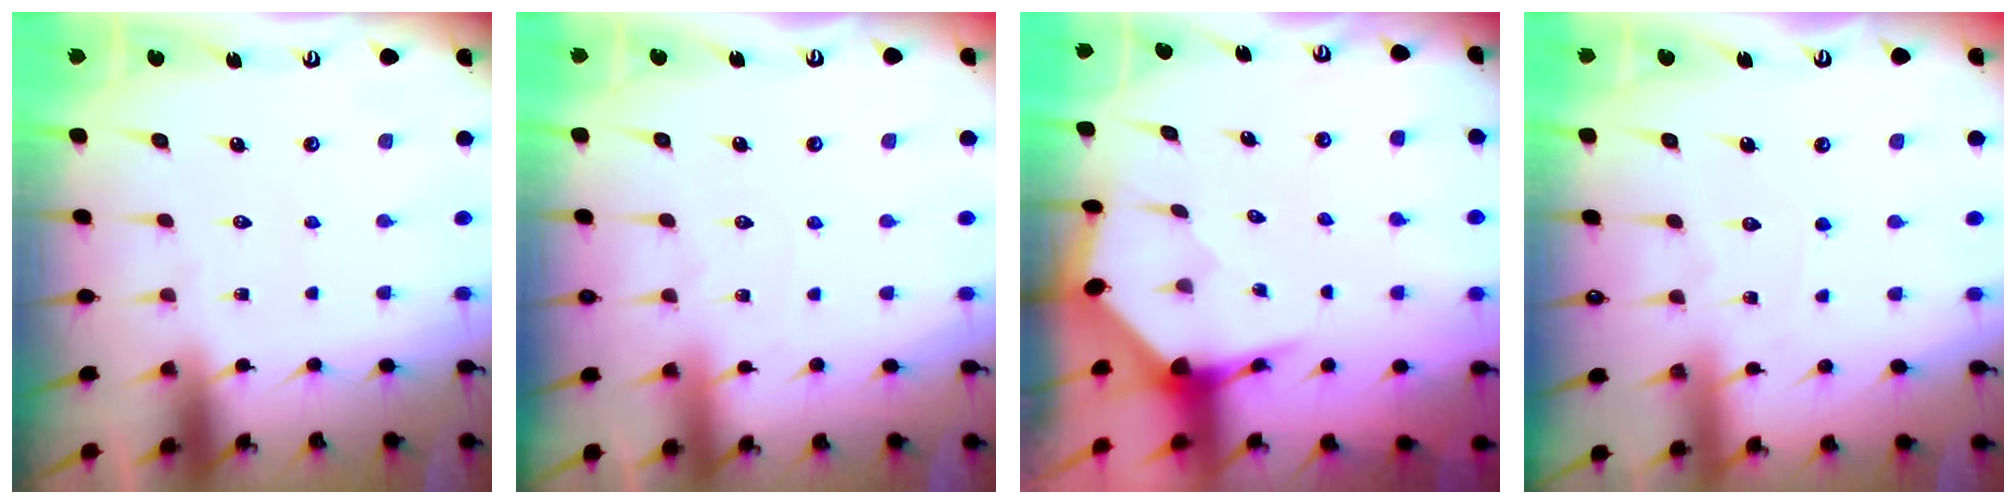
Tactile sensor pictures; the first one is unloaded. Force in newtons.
{"total": 2.9, "press": 2.9, "slide": 0.3}
{"total": 3.5, "press": 3.5, "slide": 0.4}
{"total": 4.3, "press": 4.2, "slide": 0.5}